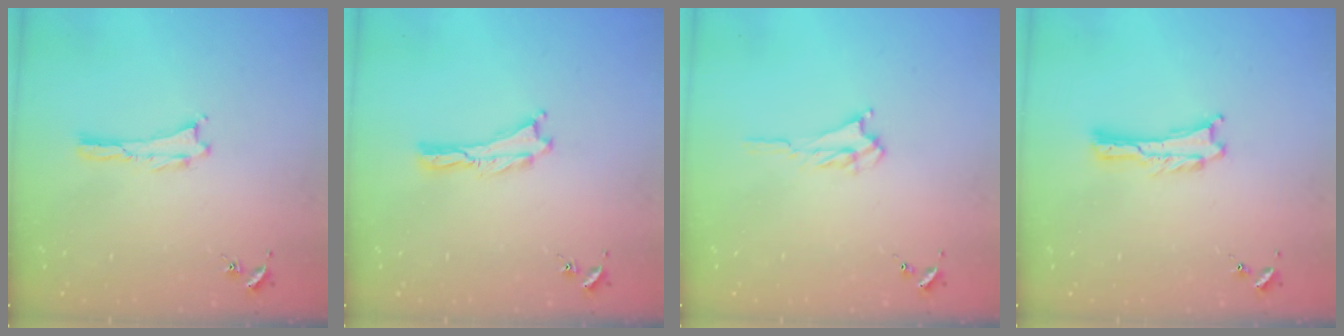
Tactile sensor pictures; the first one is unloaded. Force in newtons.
{"total": 0.0}
{"total": 2.5, "press": 2.5, "slide": 0.3}
{"total": 0.0}